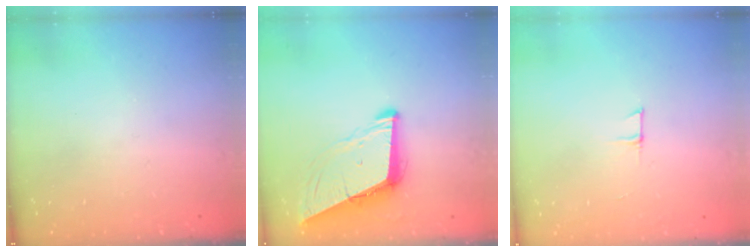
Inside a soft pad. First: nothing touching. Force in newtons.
{"total": 8.9, "press": 8.0, "slide": 3.7}
{"total": 3.9, "press": 3.9, "slide": 0.3}